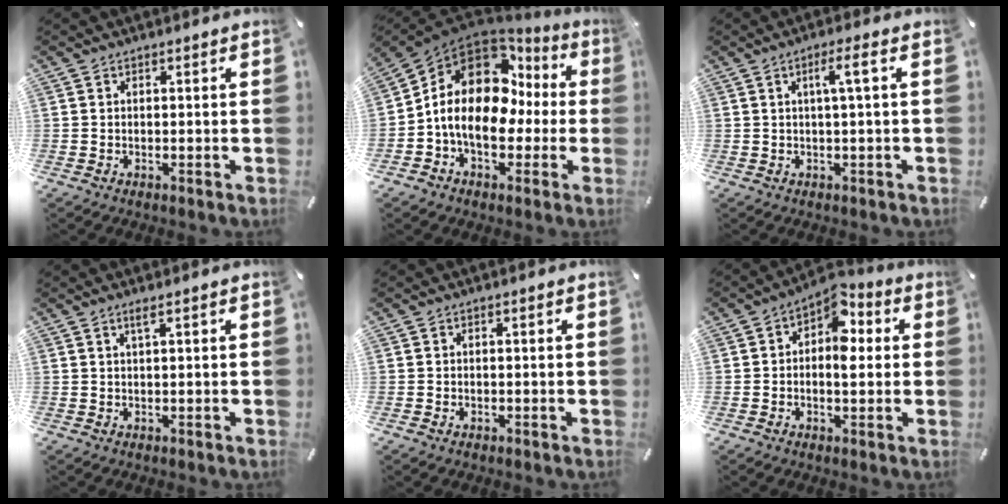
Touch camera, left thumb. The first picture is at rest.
{"total": 14.3, "force": [1.4, 10.8, 9.2], "torque": [-0.172, -0.017, 0.022]}
{"total": 4.7, "force": [0.9, 0.2, 4.6], "torque": [-0.090, 0.001, 0.011]}
{"total": 2.1, "force": [0.8, 0.2, 1.9], "torque": [-0.039, 0.001, 0.013]}
{"total": 0.7, "force": [-0.4, 0.5, 0.2], "torque": [-0.005, 0.002, -0.008]}
{"total": 8.1, "force": [1.9, 5.0, 6.1], "torque": [-0.081, -0.016, 0.029]}